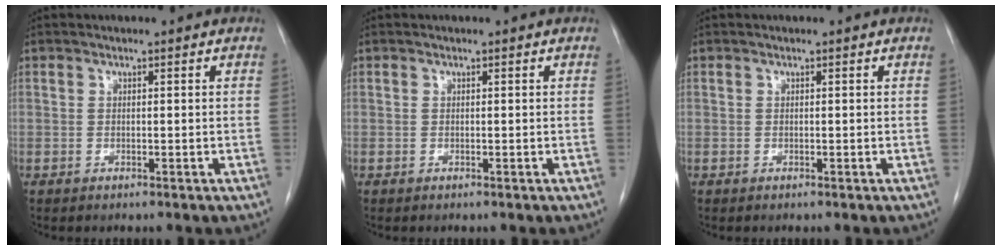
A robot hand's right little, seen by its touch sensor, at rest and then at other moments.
{"total": 0.0}
{"total": 0.0}